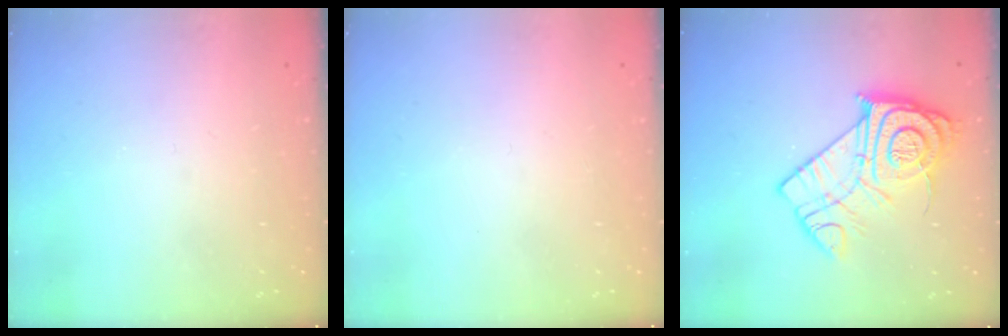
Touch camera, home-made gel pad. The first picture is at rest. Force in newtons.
{"total": 1.8, "press": 1.7, "slide": 0.1}
{"total": 16.1, "press": 16.1, "slide": 1.1}